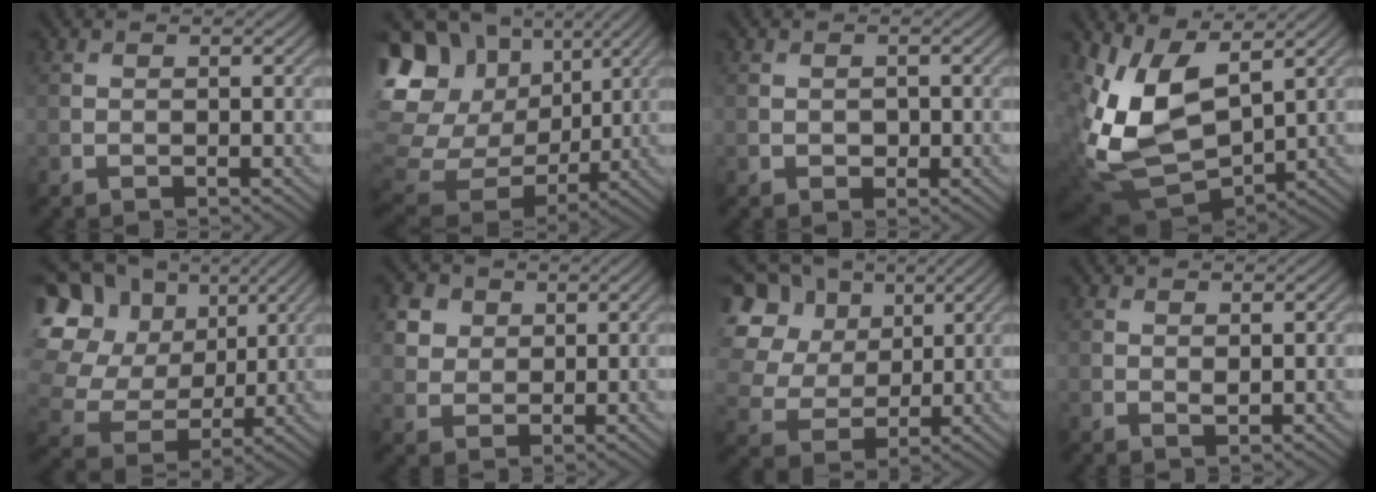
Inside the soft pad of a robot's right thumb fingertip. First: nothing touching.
{"total": 19.1, "force": [4.6, 15.7, 9.8], "torque": [-0.271, 0.001, 0.113]}
{"total": 1.1, "force": [-0.2, 0.8, 0.7], "torque": [-0.011, -0.004, -0.003]}
{"total": 12.0, "force": [2.6, 6.8, 9.6], "torque": [-0.237, -0.019, 0.057]}
{"total": 20.6, "force": [7.0, 16.9, 9.6], "torque": [-0.294, 0.047, 0.139]}
{"total": 5.4, "force": [2.8, 4.1, 2.2], "torque": [-0.077, 0.001, 0.056]}
{"total": 14.5, "force": [5.9, 11.1, 7.3], "torque": [-0.235, 0.045, 0.135]}
{"total": 0.8, "force": [0.4, 0.2, 0.6], "torque": [-0.013, -0.004, 0.008]}